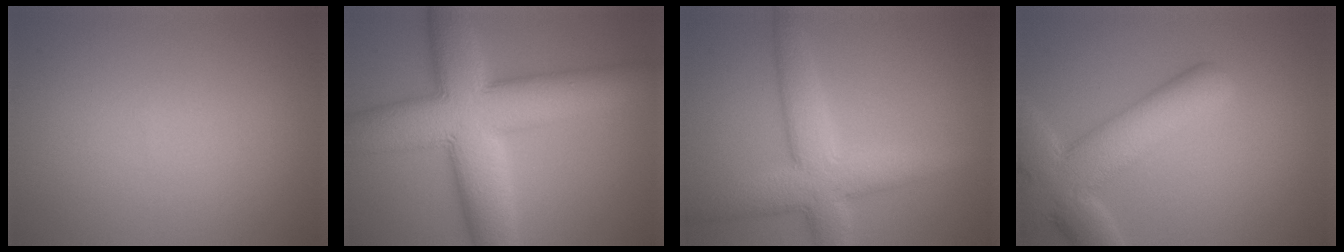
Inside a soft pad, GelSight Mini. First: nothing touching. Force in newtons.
{"total": 12.3, "press": 12.3, "slide": 0.4}
{"total": 6.6, "press": 6.5, "slide": 0.5}
{"total": 7.7, "press": 7.7, "slide": 0.7}